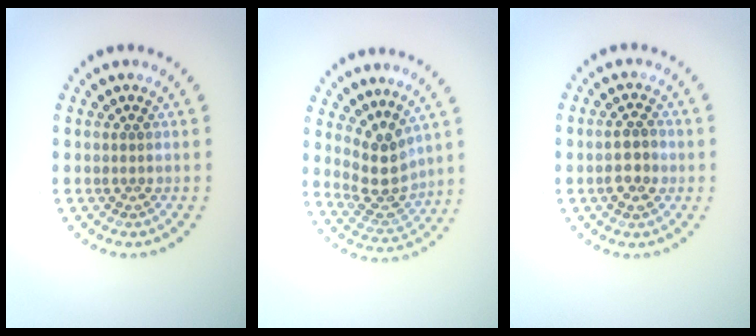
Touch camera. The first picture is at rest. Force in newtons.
{"total": 3.6, "press": 3.1, "slide": 1.8}
{"total": 2.7, "press": 2.6, "slide": 0.5}